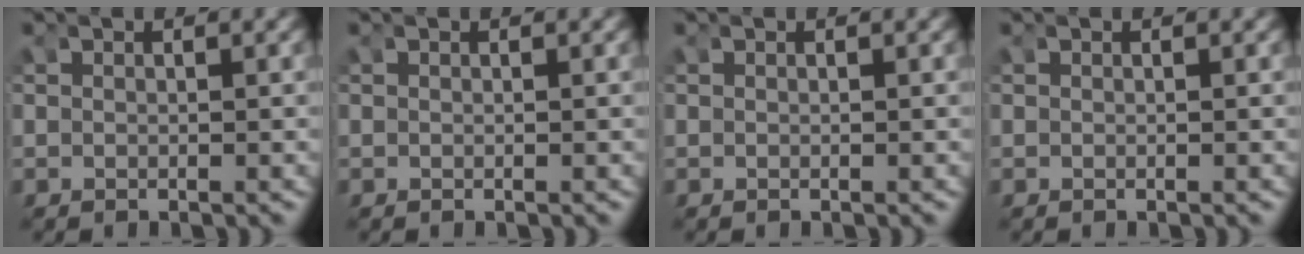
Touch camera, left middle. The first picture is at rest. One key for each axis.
{"total": 0.0}
{"total": 0.0}
{"total": 0.0}